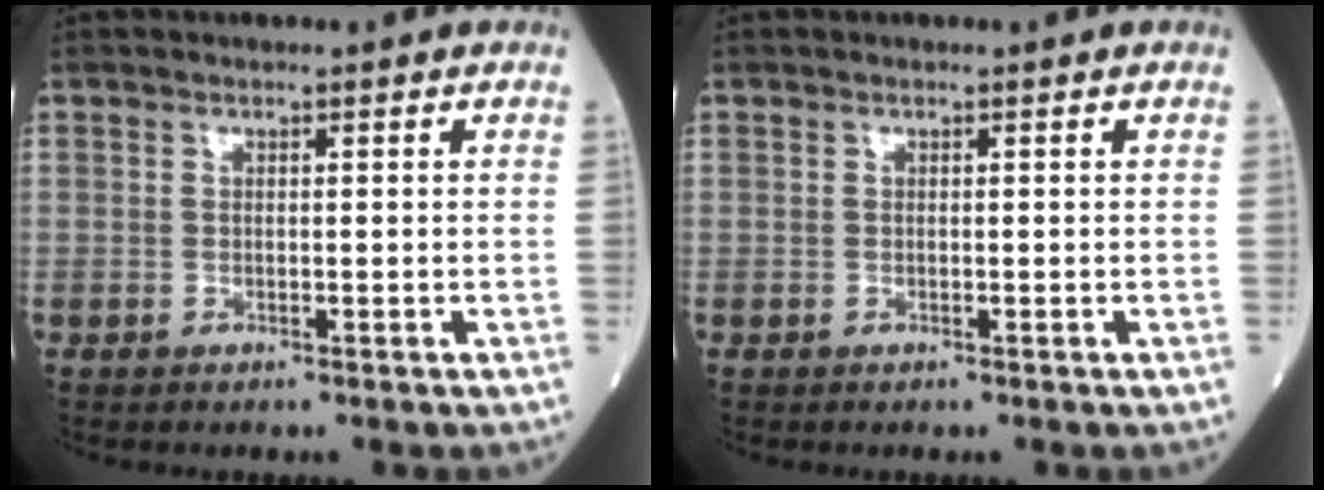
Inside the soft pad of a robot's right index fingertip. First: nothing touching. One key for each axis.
{"total": 0.0}